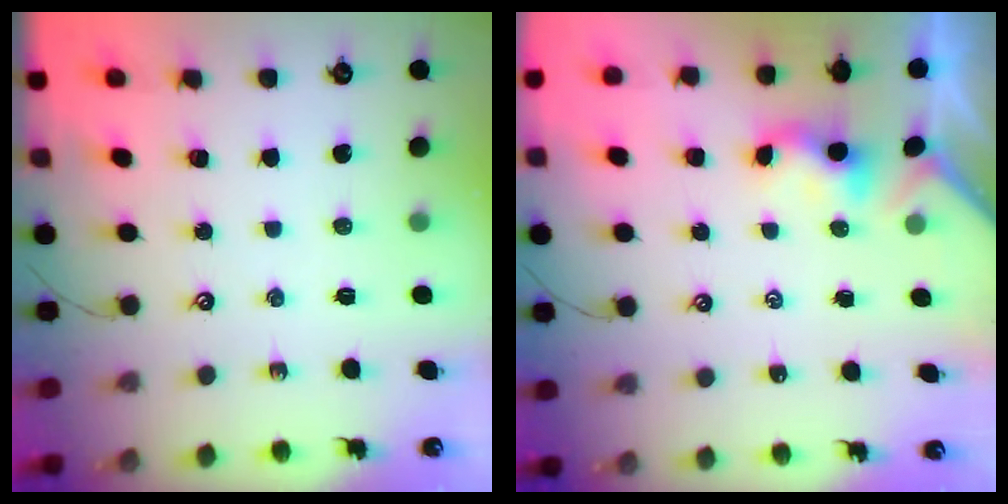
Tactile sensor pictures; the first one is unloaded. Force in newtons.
{"total": 0.5, "press": 0.4, "slide": 0.3}